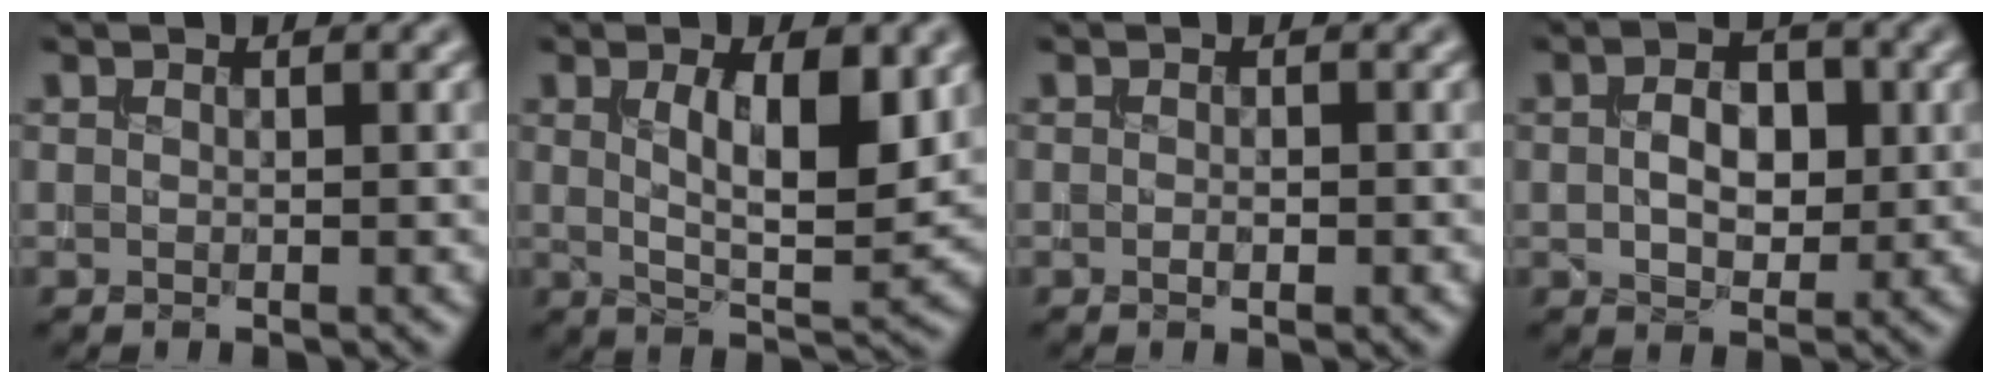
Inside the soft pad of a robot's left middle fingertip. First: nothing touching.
{"total": 6.7, "force": [1.5, 2.2, 6.2], "torque": [-0.102, -0.008, 0.029]}
{"total": 1.0, "force": [-0.4, 0.4, 0.9], "torque": [-0.015, -0.001, -0.003]}
{"total": 4.1, "force": [0.2, 2.5, 3.2], "torque": [-0.060, 0.002, 0.002]}